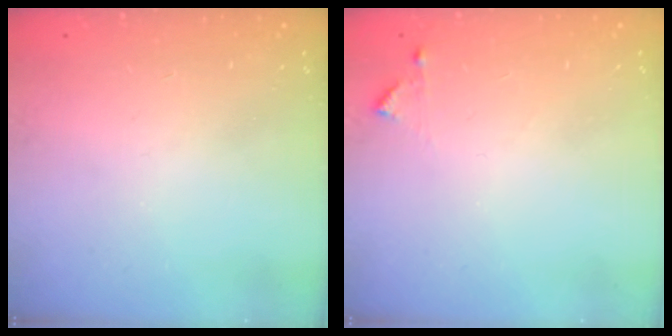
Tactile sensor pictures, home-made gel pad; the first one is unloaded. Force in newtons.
{"total": 4.4, "press": 4.3, "slide": 0.4}